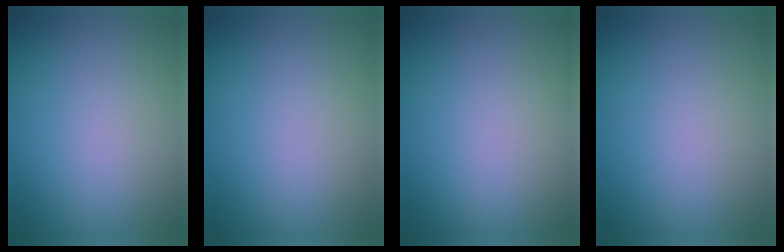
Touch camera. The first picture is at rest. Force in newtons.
{"total": 0.0}
{"total": 0.0}
{"total": 0.0}